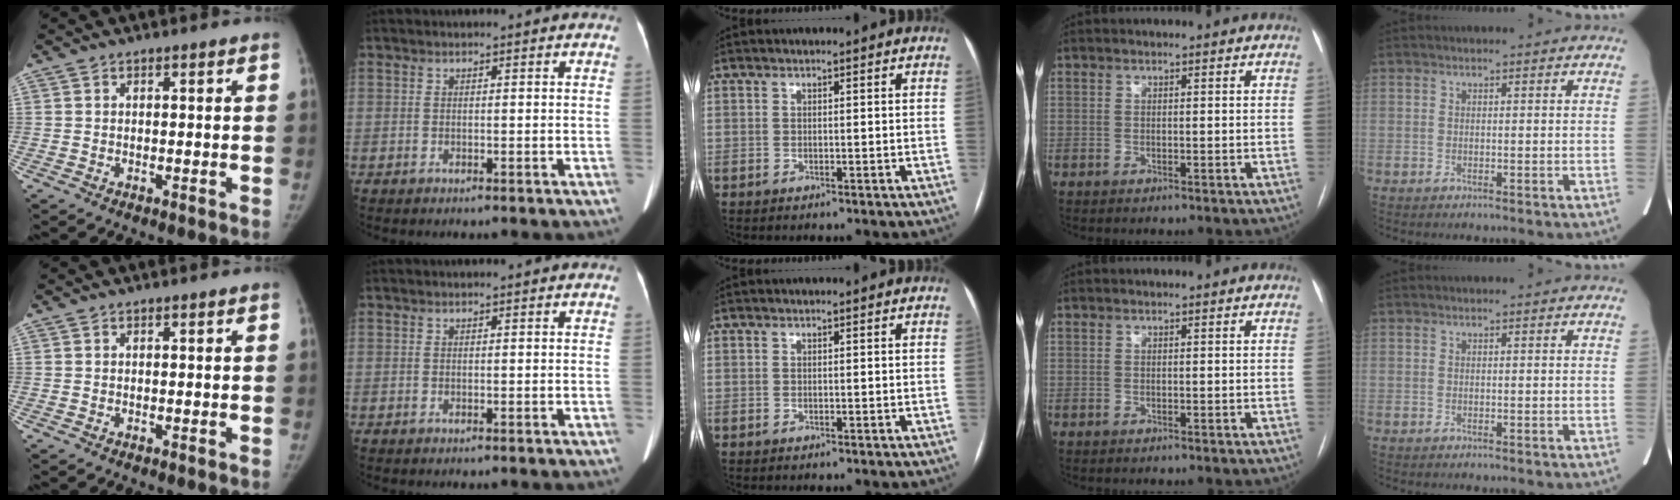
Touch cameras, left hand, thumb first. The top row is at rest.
{}